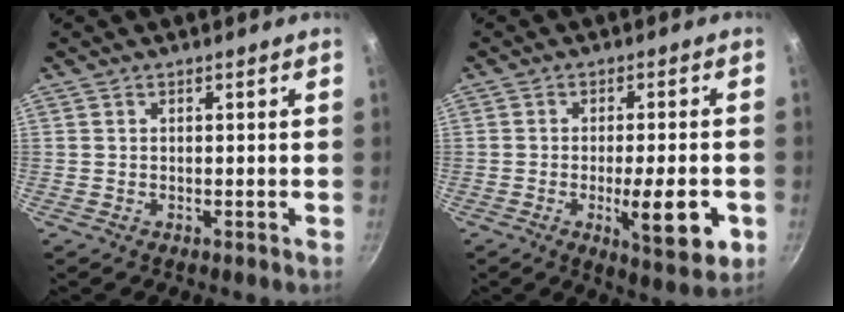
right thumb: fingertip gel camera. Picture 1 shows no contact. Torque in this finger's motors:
{"motor_torque": [1.63, 1.37, 0.88, 0.15, 0.27]}